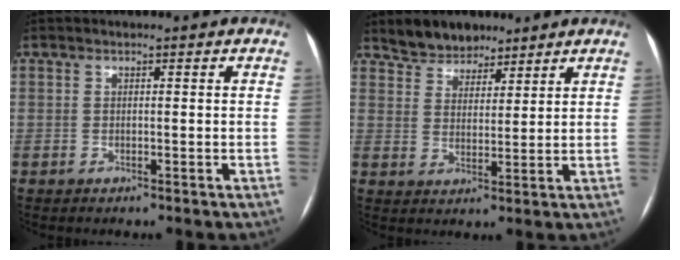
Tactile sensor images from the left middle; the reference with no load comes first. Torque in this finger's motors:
{"motor_torque": [0.06, -0.06, 0.01, 0.00]}